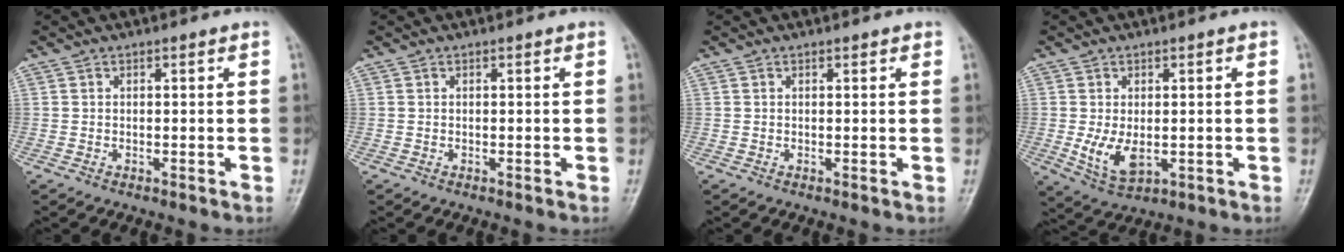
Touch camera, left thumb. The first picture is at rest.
{"total": 0.0}
{"total": 0.7, "force": [0.5, 0.3, 0.4], "torque": [-0.007, -0.002, 0.003]}
{"total": 6.4, "force": [-0.8, 3.7, 5.2], "torque": [-0.096, -0.010, -0.004]}